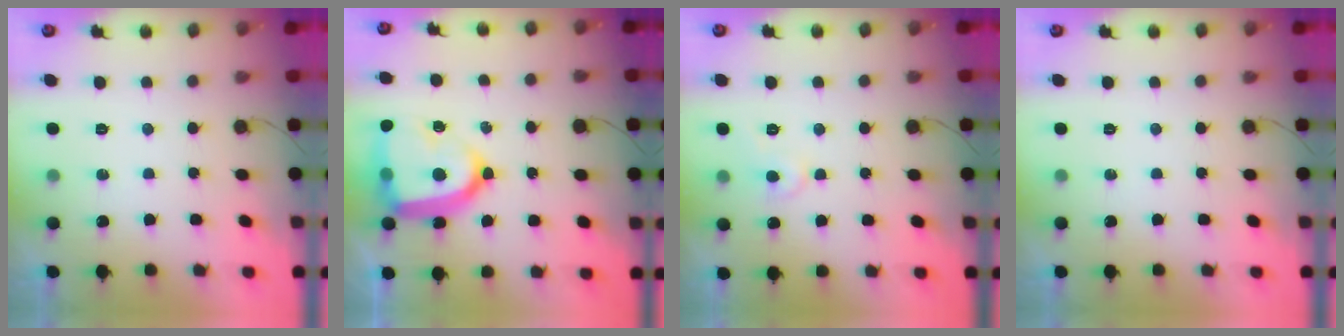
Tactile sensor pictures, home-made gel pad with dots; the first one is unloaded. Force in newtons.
{"total": 21.2, "press": 21.1, "slide": 2.2}
{"total": 4.8, "press": 4.8, "slide": 0.5}
{"total": 0.0}